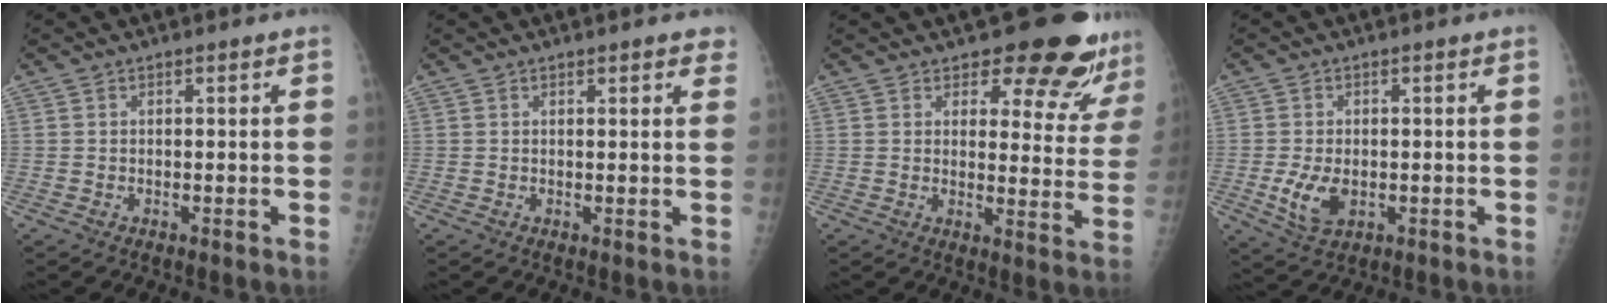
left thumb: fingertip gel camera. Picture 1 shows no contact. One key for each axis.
{"total": 3.4, "fx": 2.4, "fy": 0.9, "fz": 2.2, "tx": -0.010, "ty": 0.000, "tz": 0.027}
{"total": 14.4, "fx": 12.1, "fy": 4.9, "fz": 6.2, "tx": -0.028, "ty": -0.090, "tz": 0.133}
{"total": 6.0, "fx": -1.1, "fy": 3.7, "fz": 4.6, "tx": -0.086, "ty": -0.009, "tz": -0.013}